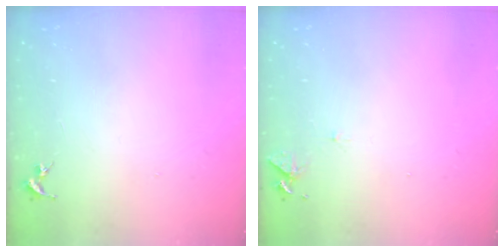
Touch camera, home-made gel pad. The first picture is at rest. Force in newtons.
{"total": 6.2, "press": 6.2, "slide": 0.6}